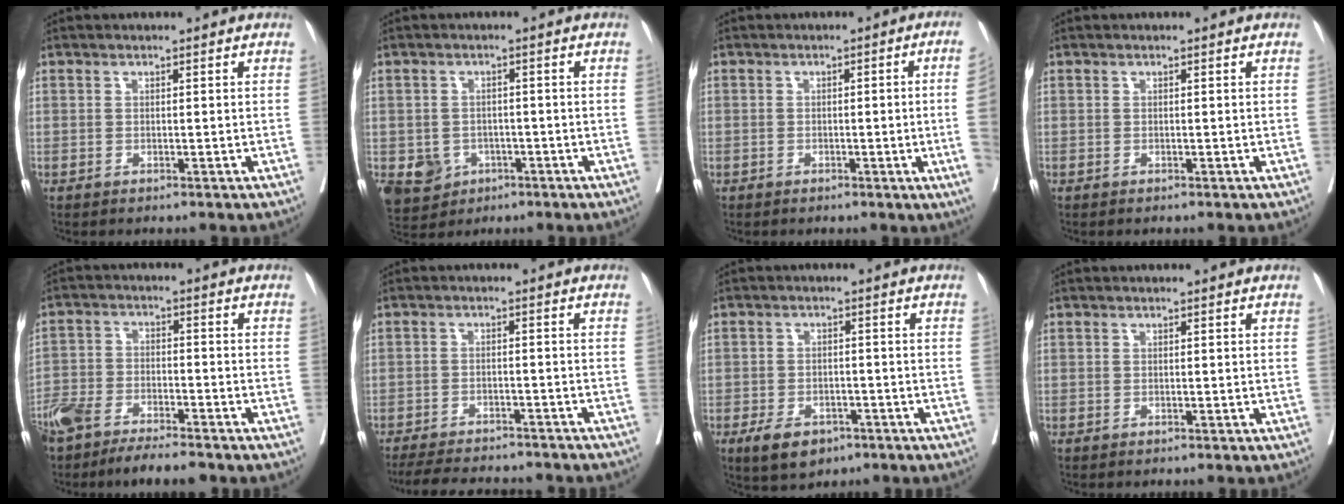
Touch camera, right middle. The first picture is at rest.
{"total": 6.5, "force": [-2.7, 5.5, 1.9], "torque": [-0.037, 0.002, -0.033]}
{"total": 7.0, "force": [-1.1, -1.7, 6.7], "torque": [-0.075, -0.010, -0.013]}
{"total": 0.0}
{"total": 11.5, "force": [-9.3, 2.9, 6.2], "torque": [-0.110, -0.011, -0.157]}
{"total": 15.3, "force": [-13.7, 3.3, 5.8], "torque": [-0.115, -0.014, -0.178]}
{"total": 6.0, "force": [-3.7, 3.4, 3.3], "torque": [-0.057, -0.002, -0.053]}
{"total": 0.0}